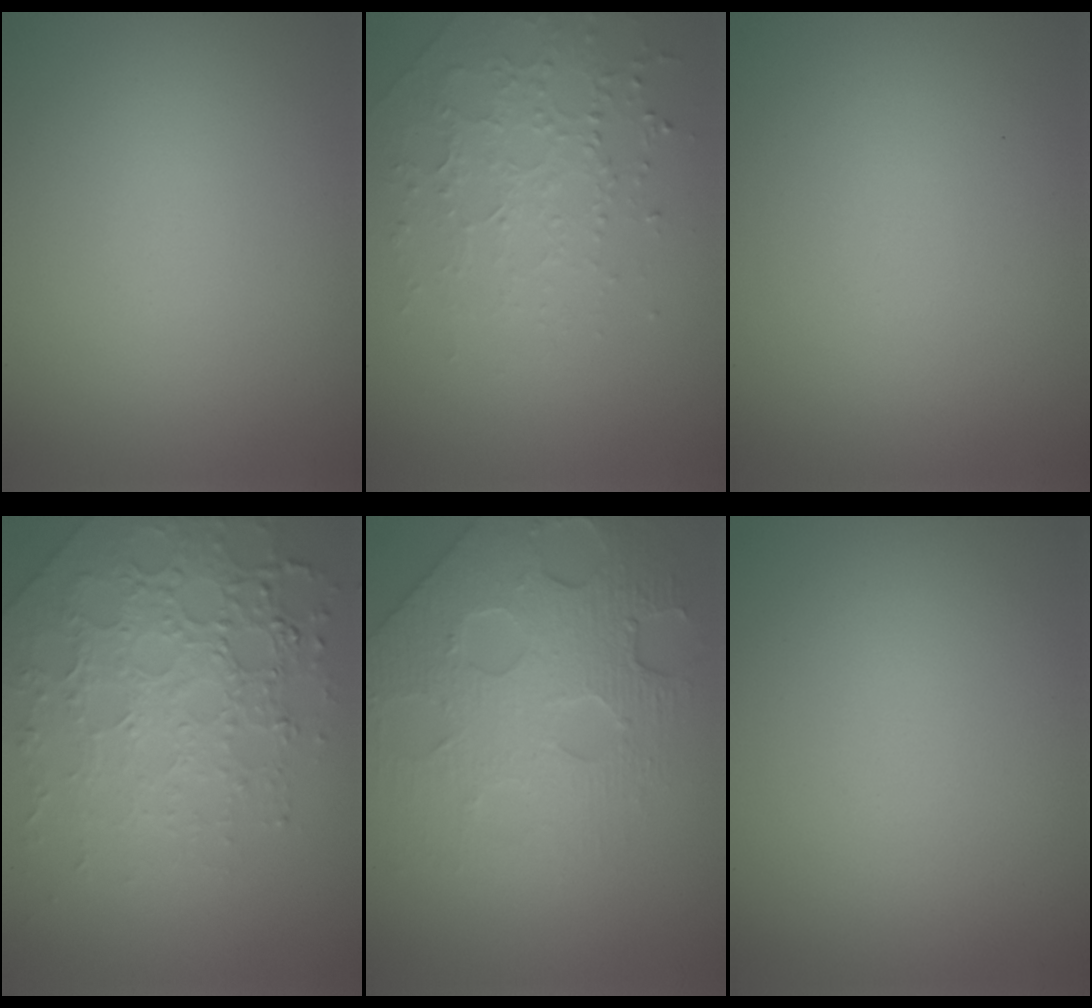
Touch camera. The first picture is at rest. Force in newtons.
{"total": 2.1, "press": 1.9, "slide": 0.9}
{"total": 0.0}
{"total": 8.0, "press": 5.5, "slide": 5.9}
{"total": 7.3, "press": 5.7, "slide": 4.6}
{"total": 0.0}